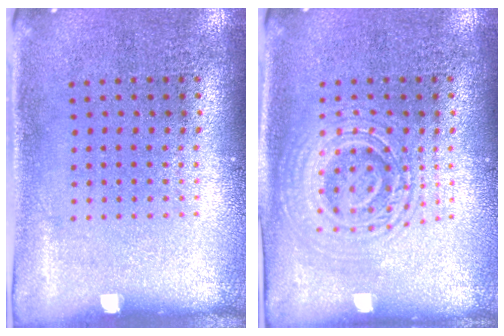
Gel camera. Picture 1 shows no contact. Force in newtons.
{"total": 2.1, "press": 2.1, "slide": 0.4}